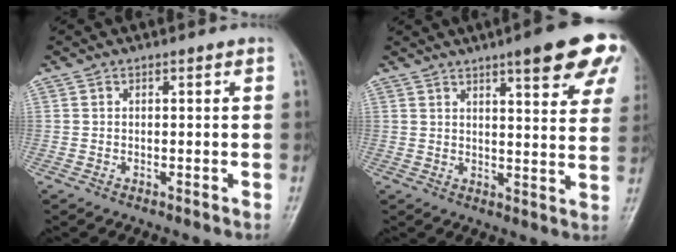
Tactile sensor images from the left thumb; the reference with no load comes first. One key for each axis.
{"total": 15.5, "fx": 9.0, "fy": 3.4, "fz": 12.2, "tx": -0.123, "ty": -0.032, "tz": 0.109}